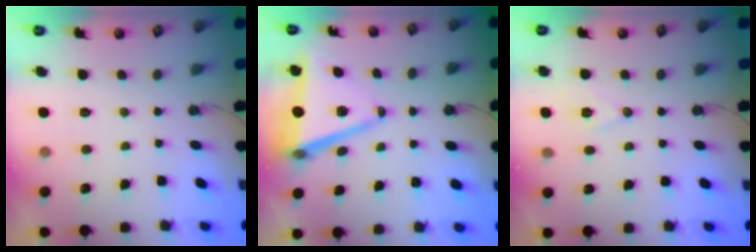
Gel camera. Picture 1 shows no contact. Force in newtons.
{"total": 11.2, "press": 10.4, "slide": 4.0}
{"total": 7.6, "press": 6.6, "slide": 3.7}